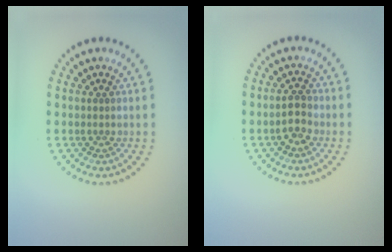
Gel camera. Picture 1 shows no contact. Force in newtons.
{"total": 2.0, "press": 1.9, "slide": 0.4}